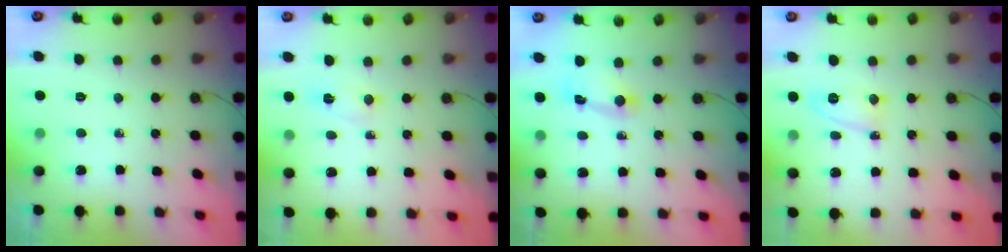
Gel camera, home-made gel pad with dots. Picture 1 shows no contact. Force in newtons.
{"total": 2.5, "press": 2.4, "slide": 0.5}
{"total": 3.0, "press": 3.0, "slide": 0.3}
{"total": 5.1, "press": 5.1, "slide": 0.7}